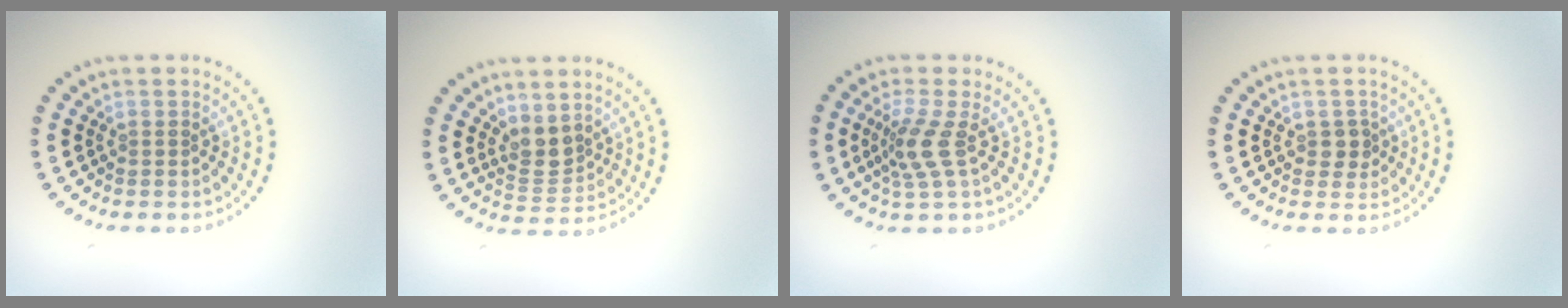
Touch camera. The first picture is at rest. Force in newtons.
{"total": 2.7, "press": 2.2, "slide": 1.5}
{"total": 2.8, "press": 2.0, "slide": 2.0}
{"total": 1.4, "press": 1.3, "slide": 0.4}